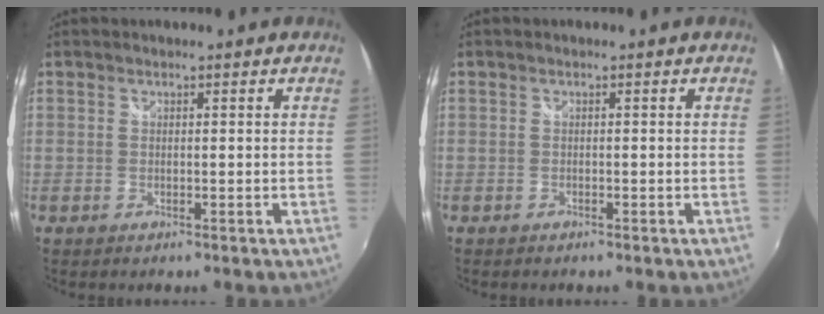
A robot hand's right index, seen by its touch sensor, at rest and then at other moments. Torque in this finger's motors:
{"motor_torque": [0.06, -0.20, 0.06, 0.01]}